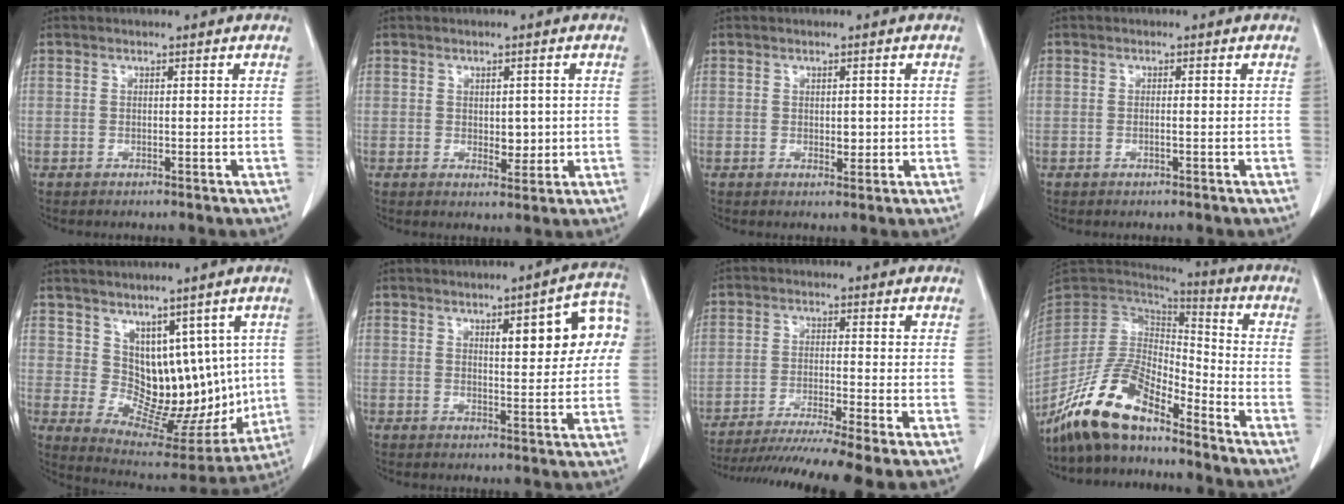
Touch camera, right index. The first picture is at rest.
{"total": 3.2, "force": [0.1, 1.8, 2.6], "torque": [-0.033, -0.005, 0.008]}
{"total": 1.9, "force": [0.1, 1.1, 1.6], "torque": [-0.021, -0.004, 0.004]}
{"total": 0.7, "force": [-0.2, 0.0, 0.7], "torque": [-0.015, -0.001, -0.003]}
{"total": 13.2, "force": [2.5, 8.5, 9.9], "torque": [-0.118, 0.009, 0.067]}
{"total": 10.8, "force": [3.1, 2.6, 10.0], "torque": [-0.121, 0.023, 0.037]}
{"total": 14.1, "force": [-11.6, -1.2, 8.0], "torque": [-0.131, -0.034, -0.184]}
{"total": 14.8, "force": [-11.5, 4.1, 8.4], "torque": [-0.167, 0.006, -0.218]}